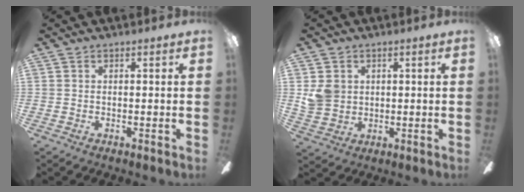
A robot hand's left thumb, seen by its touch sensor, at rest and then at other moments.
{"total": 5.7, "force": [1.6, 5.1, 2.0], "torque": [-0.035, 0.007, 0.033]}